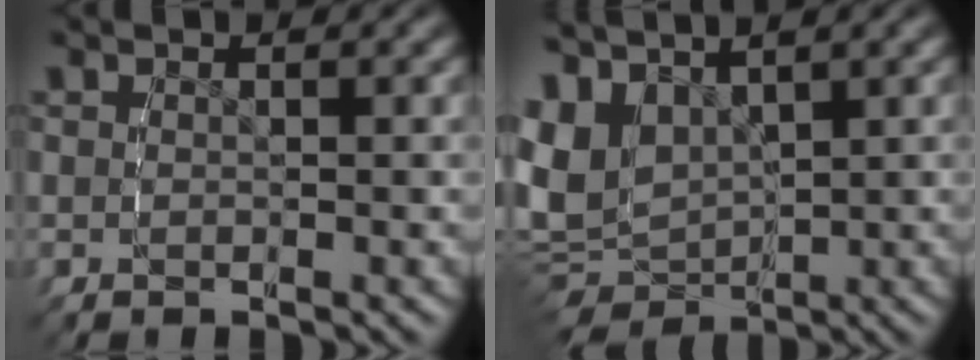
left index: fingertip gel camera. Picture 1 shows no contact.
{"total": 8.5, "force": [1.0, 7.1, 4.6], "torque": [-0.127, -0.036, 0.033]}